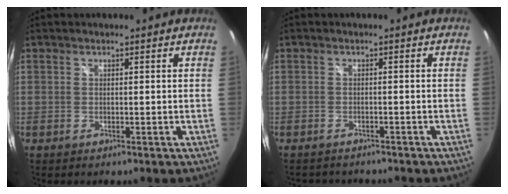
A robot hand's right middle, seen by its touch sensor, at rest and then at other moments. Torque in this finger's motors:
{"motor_torque": [-0.54, -0.61, -0.20, -0.06]}